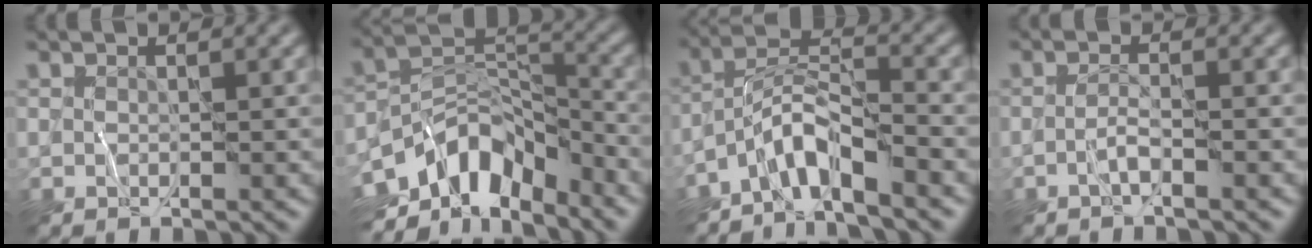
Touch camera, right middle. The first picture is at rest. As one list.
[{"total": 9.1, "force": [-5.7, 4.8, 5.3], "torque": [-0.072, 0.004, -0.112]}, {"total": 4.4, "force": [-3.6, 0.7, 2.5], "torque": [-0.040, 0.009, -0.079]}, {"total": 1.2, "force": [-0.7, -0.1, 0.9], "torque": [-0.019, 0.006, -0.019]}]